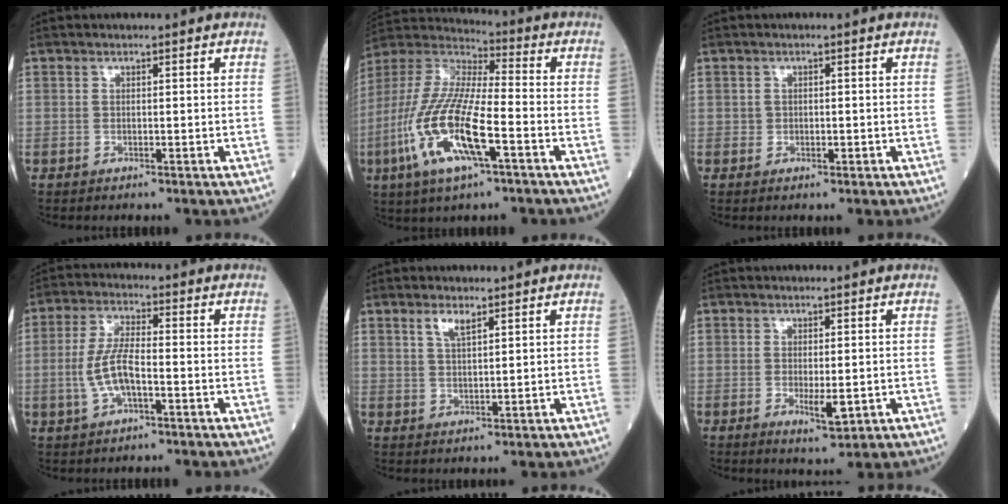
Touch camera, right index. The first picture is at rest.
{"total": 17.2, "force": [-6.1, 3.7, 15.7], "torque": [-0.343, -0.017, -0.117]}
{"total": 1.3, "force": [-0.2, 1.0, 0.8], "torque": [-0.010, -0.001, -0.002]}
{"total": 6.8, "force": [-1.6, 2.1, 6.3], "torque": [-0.138, 0.005, -0.032]}
{"total": 2.7, "force": [1.7, 0.5, 1.9], "torque": [-0.041, 0.000, 0.035]}
{"total": 3.6, "force": [-0.8, 1.0, 3.3], "torque": [-0.049, -0.007, -0.010]}